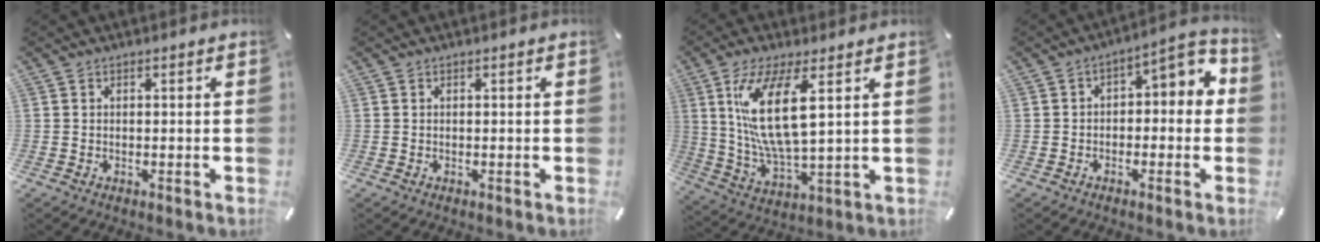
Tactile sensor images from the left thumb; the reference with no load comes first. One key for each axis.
{"total": 0.0}
{"total": 15.0, "fx": 4.9, "fy": 4.9, "fz": 13.3, "tx": -0.281, "ty": -0.012, "tz": 0.081}
{"total": 5.0, "fx": -0.7, "fy": 3.2, "fz": 3.7, "tx": -0.053, "ty": 0.002, "tz": -0.021}